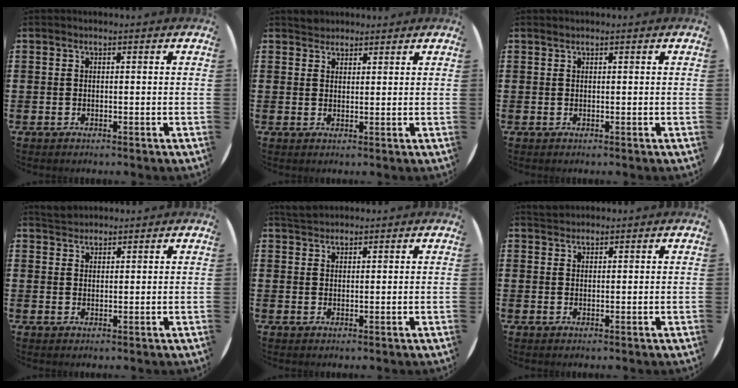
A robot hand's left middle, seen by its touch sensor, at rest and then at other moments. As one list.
[{"total": 1.9, "force": [1.8, 0.7, -0.3], "torque": [0.010, 0.002, 0.034]}, {"total": 0.0}, {"total": 2.3, "force": [2.2, 0.6, 0.0], "torque": [-0.004, 0.003, 0.043]}, {"total": 2.2, "force": [2.1, 0.6, 0.2], "torque": [0.000, 0.002, 0.039]}, {"total": 1.5, "force": [1.4, 0.4, 0.0], "torque": [0.006, 0.001, 0.026]}]